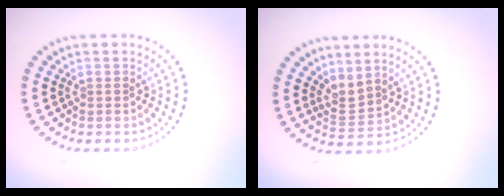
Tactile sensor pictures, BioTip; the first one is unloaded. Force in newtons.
{"total": 2.2, "press": 1.5, "slide": 1.6}